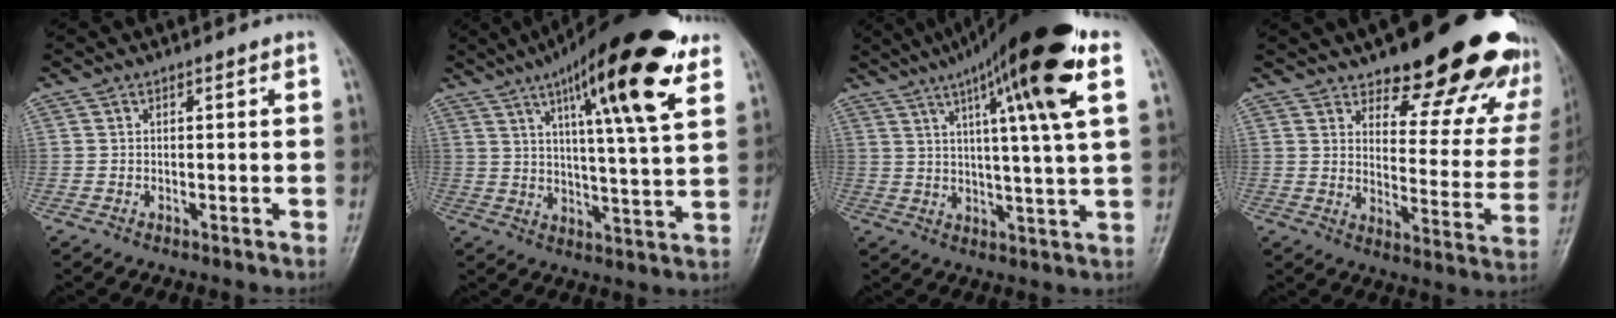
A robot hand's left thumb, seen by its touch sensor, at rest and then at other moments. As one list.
[{"total": 21.0, "force": [11.5, 3.6, 17.2], "torque": [-0.244, -0.034, 0.173]}, {"total": 20.0, "force": [9.5, 2.1, 17.5], "torque": [-0.269, -0.007, 0.141]}, {"total": 24.4, "force": [19.2, 8.4, 12.5], "torque": [-0.107, -0.117, 0.237]}]